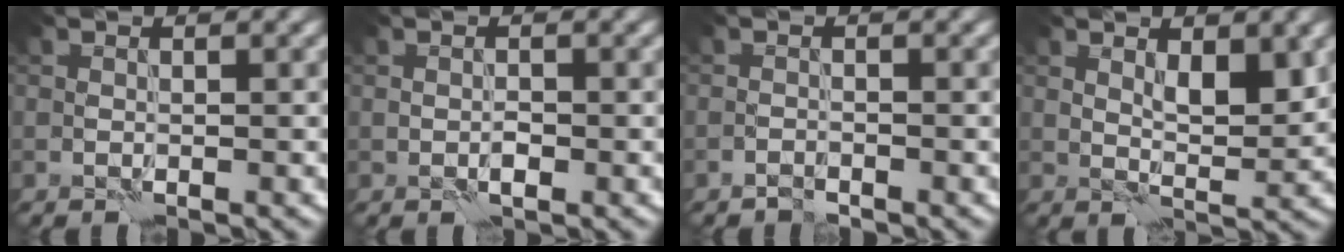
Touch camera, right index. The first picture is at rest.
{"total": 0.9, "force": [-0.4, 0.4, 0.6], "torque": [-0.009, 0.002, -0.008]}
{"total": 1.1, "force": [-1.0, 0.3, 0.1], "torque": [0.001, 0.004, -0.022]}
{"total": 3.0, "force": [1.3, 1.0, 2.4], "torque": [-0.040, -0.002, 0.026]}